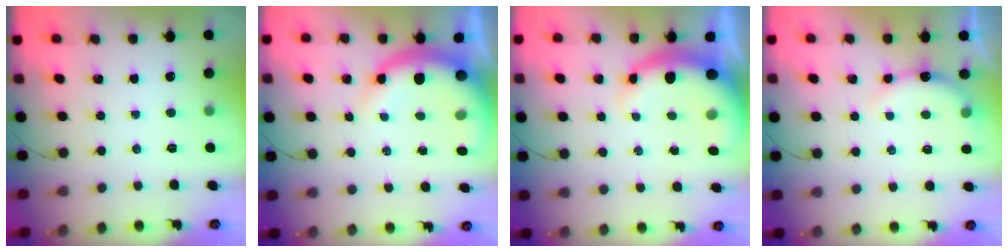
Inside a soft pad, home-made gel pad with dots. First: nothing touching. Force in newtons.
{"total": 12.2, "press": 11.9, "slide": 2.7}
{"total": 6.7, "press": 6.6, "slide": 1.2}
{"total": 5.6, "press": 5.6, "slide": 0.6}